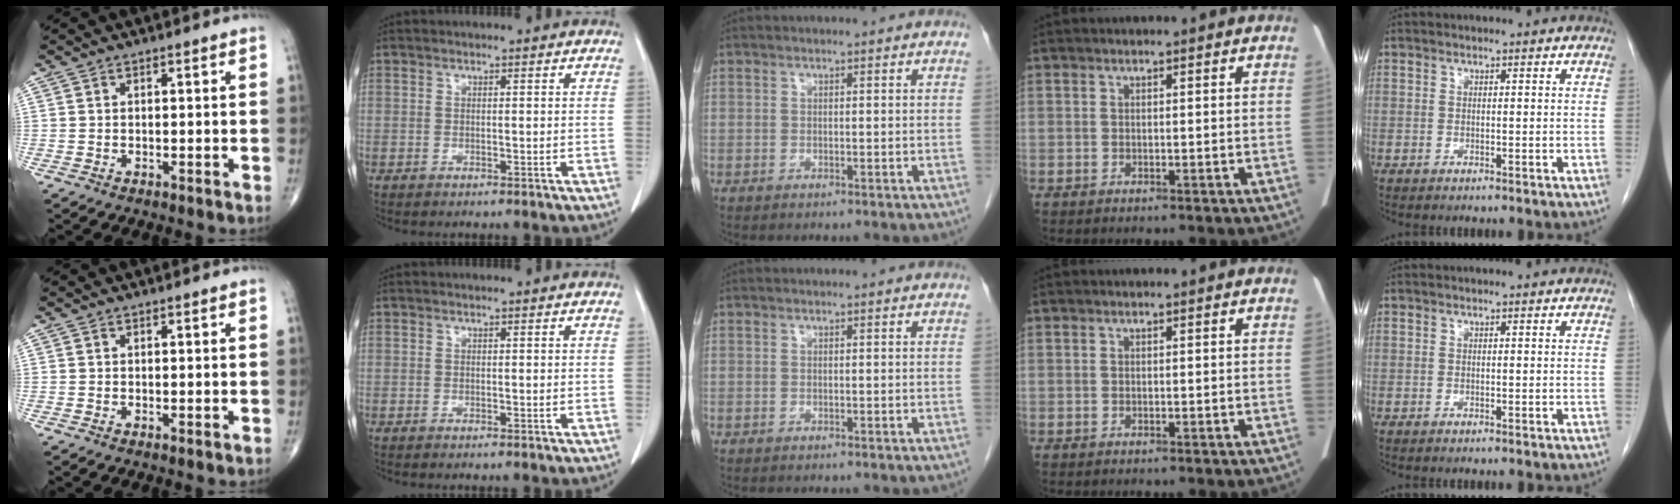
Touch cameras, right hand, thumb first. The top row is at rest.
{}